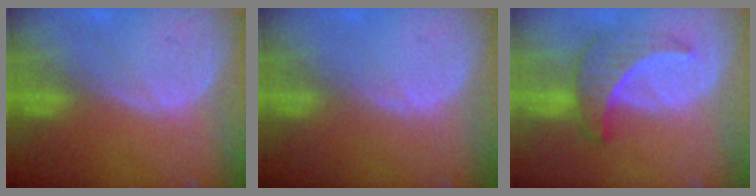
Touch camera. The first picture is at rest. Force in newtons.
{"total": 0.6, "press": 0.5, "slide": 0.3}
{"total": 6.2, "press": 6.0, "slide": 1.8}